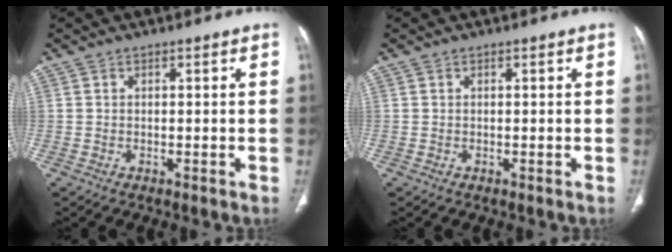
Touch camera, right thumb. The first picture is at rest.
{"total": 0.0}